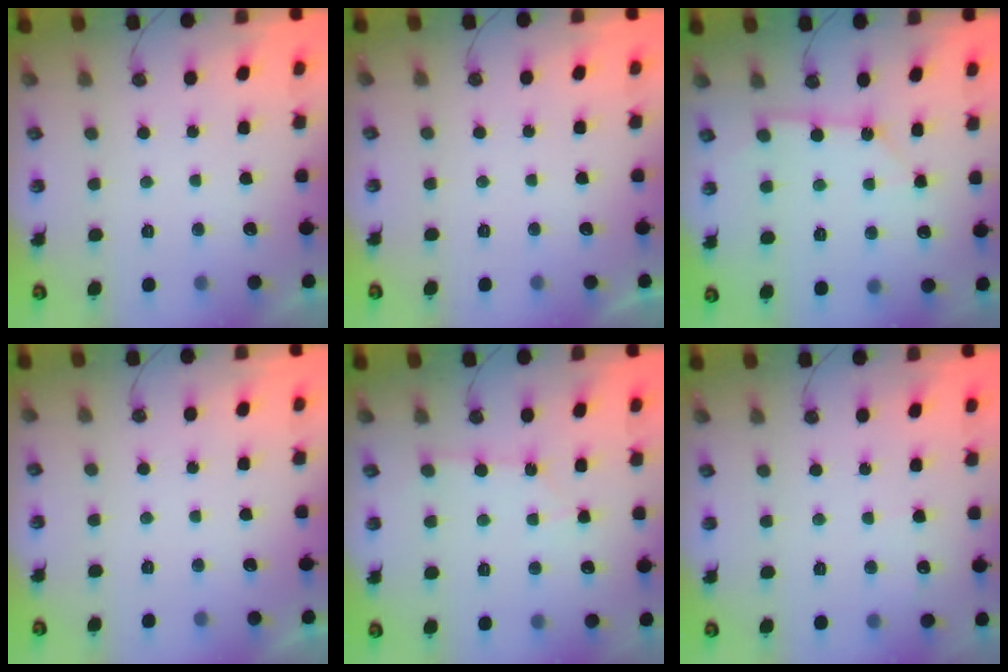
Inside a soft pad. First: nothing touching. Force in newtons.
{"total": 0.0}
{"total": 2.8, "press": 2.8, "slide": 0.2}
{"total": 0.0}
{"total": 3.8, "press": 3.8, "slide": 0.5}
{"total": 4.5, "press": 4.4, "slide": 0.6}